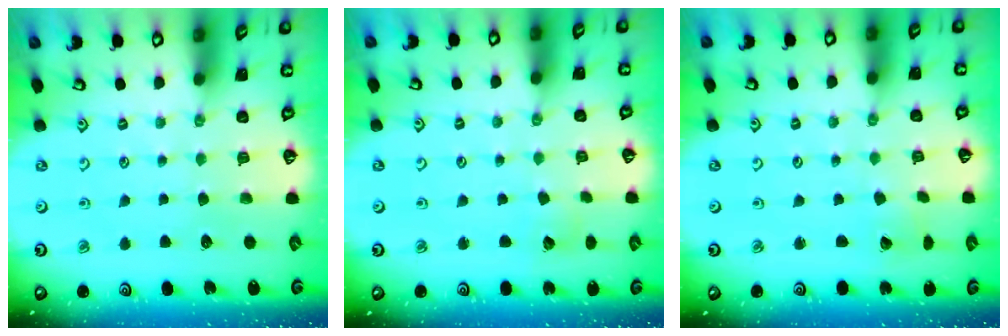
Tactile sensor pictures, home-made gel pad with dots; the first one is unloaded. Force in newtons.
{"total": 3.0, "press": 3.0, "slide": 0.4}
{"total": 2.1, "press": 2.1, "slide": 0.2}